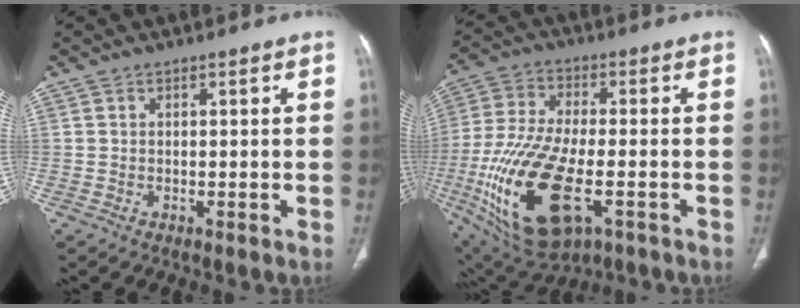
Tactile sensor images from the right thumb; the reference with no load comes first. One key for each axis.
{"total": 22.2, "fx": -6.9, "fy": 9.7, "fz": 18.7, "tx": -0.412, "ty": -0.008, "tz": -0.109}